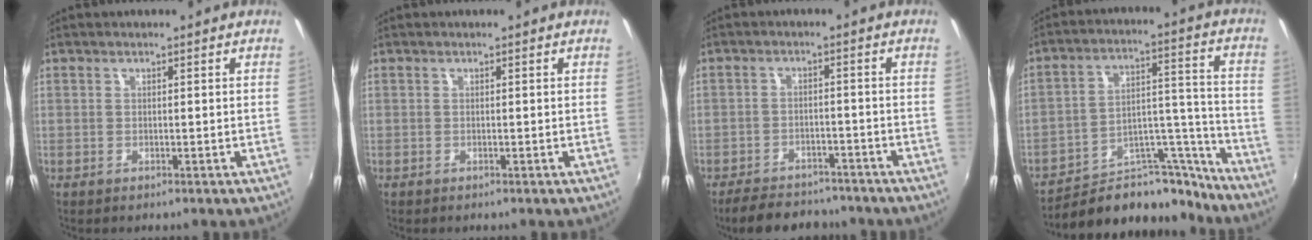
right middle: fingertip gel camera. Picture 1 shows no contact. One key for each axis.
{"total": 0.0}
{"total": 10.7, "fx": -9.0, "fy": 4.4, "fz": 3.8, "tx": -0.092, "ty": 0.003, "tz": -0.128}
{"total": 17.8, "fx": -15.5, "fy": 6.8, "fz": 5.6, "tx": -0.082, "ty": 0.043, "tz": -0.223}